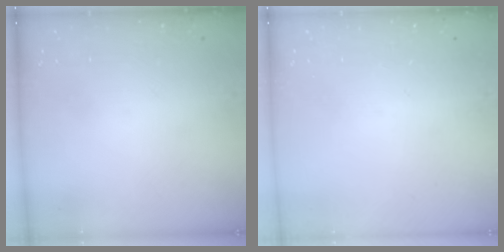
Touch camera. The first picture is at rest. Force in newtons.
{"total": 0.0}